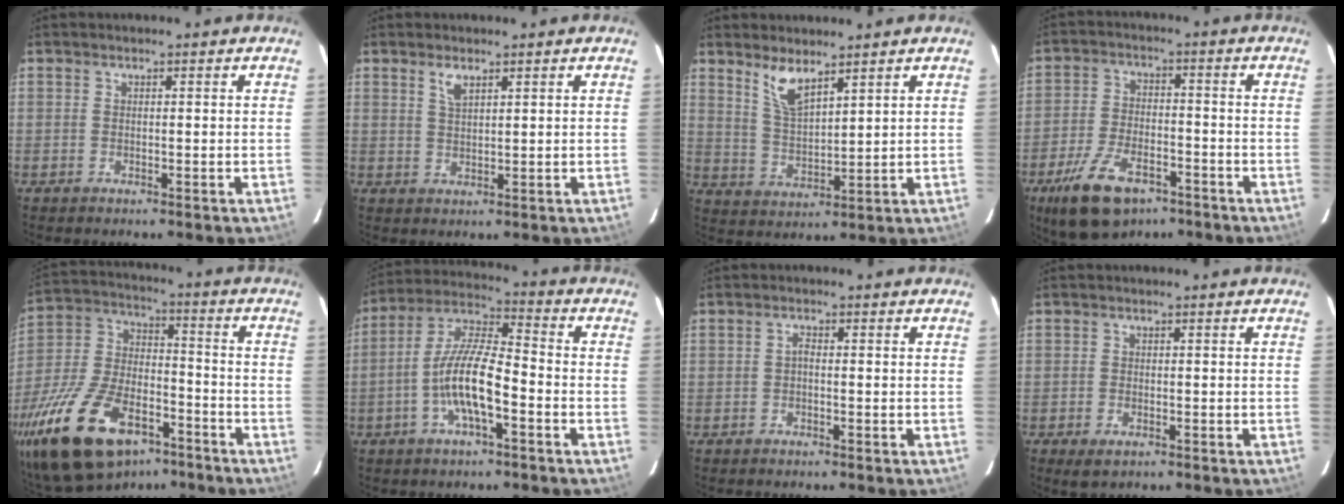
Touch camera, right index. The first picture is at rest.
{"total": 2.5, "force": [1.6, 0.9, 1.8], "torque": [-0.033, 0.002, 0.032]}
{"total": 6.4, "force": [4.6, 1.8, 4.1], "torque": [-0.078, -0.006, 0.098]}
{"total": 13.1, "force": [-8.2, 6.4, 7.9], "torque": [-0.177, -0.016, -0.142]}
{"total": 27.0, "force": [-16.7, 13.3, 16.5], "torque": [-0.340, -0.015, -0.276]}
{"total": 11.5, "force": [-4.1, 2.9, 10.3], "torque": [-0.212, 0.003, -0.081]}
{"total": 0.9, "force": [-0.4, 0.4, 0.6], "torque": [-0.012, 0.006, -0.010]}
{"total": 2.7, "force": [-1.6, 1.5, 1.6], "torque": [-0.032, -0.010, -0.027]}